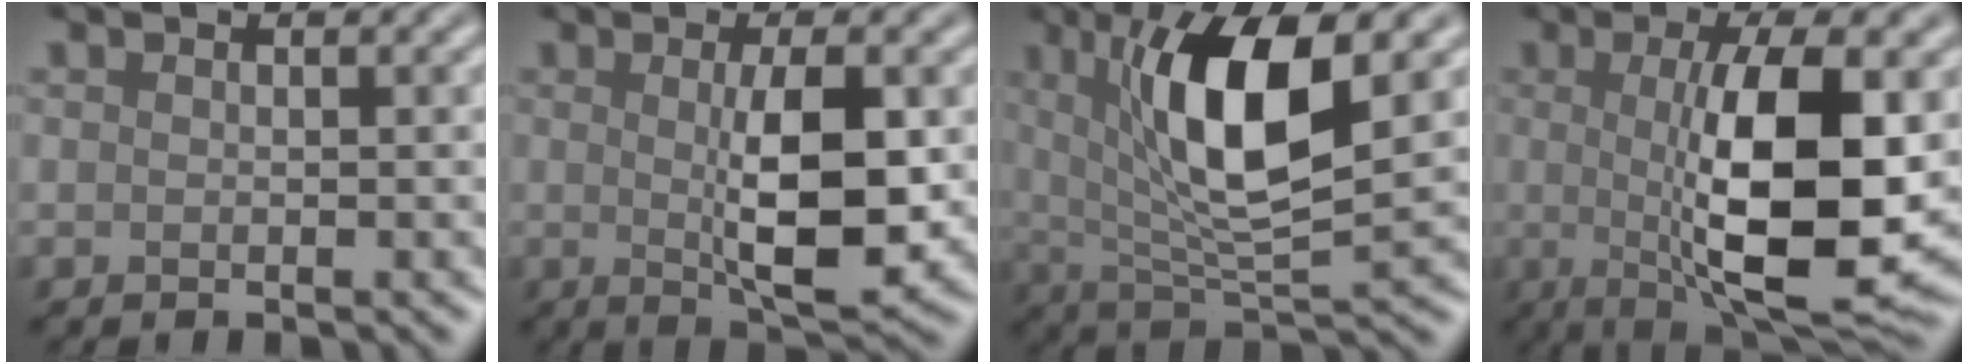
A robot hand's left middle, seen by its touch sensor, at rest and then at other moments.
{"total": 6.4, "force": [0.1, 1.6, 6.2], "torque": [-0.102, -0.005, 0.006]}
{"total": 9.6, "force": [2.7, 2.8, 8.7], "torque": [-0.148, -0.008, 0.049]}
{"total": 11.3, "force": [0.0, 3.2, 10.9], "torque": [-0.163, -0.010, 0.002]}